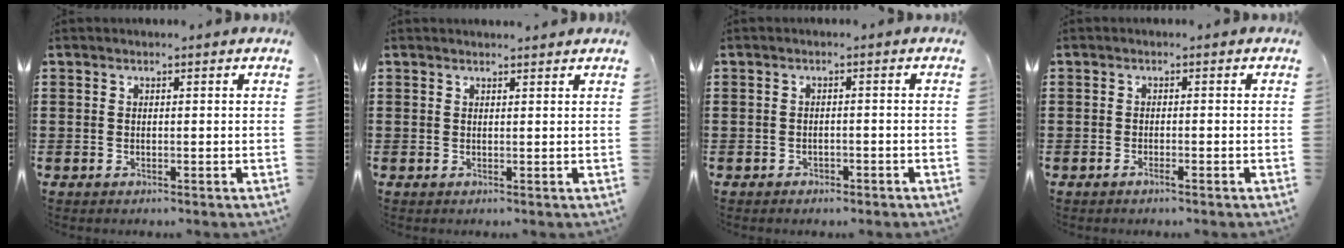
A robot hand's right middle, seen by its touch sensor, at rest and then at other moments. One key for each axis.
{"total": 0.8, "fx": 0.8, "fy": 0.0, "fz": 0.1, "tx": 0.003, "ty": -0.004, "tz": 0.014}
{"total": 1.2, "fx": -1.0, "fy": 0.6, "fz": 0.1, "tx": -0.005, "ty": 0.003, "tz": -0.025}
{"total": 1.0, "fx": -0.7, "fy": 0.1, "fz": 0.7, "tx": -0.014, "ty": -0.004, "tz": -0.012}